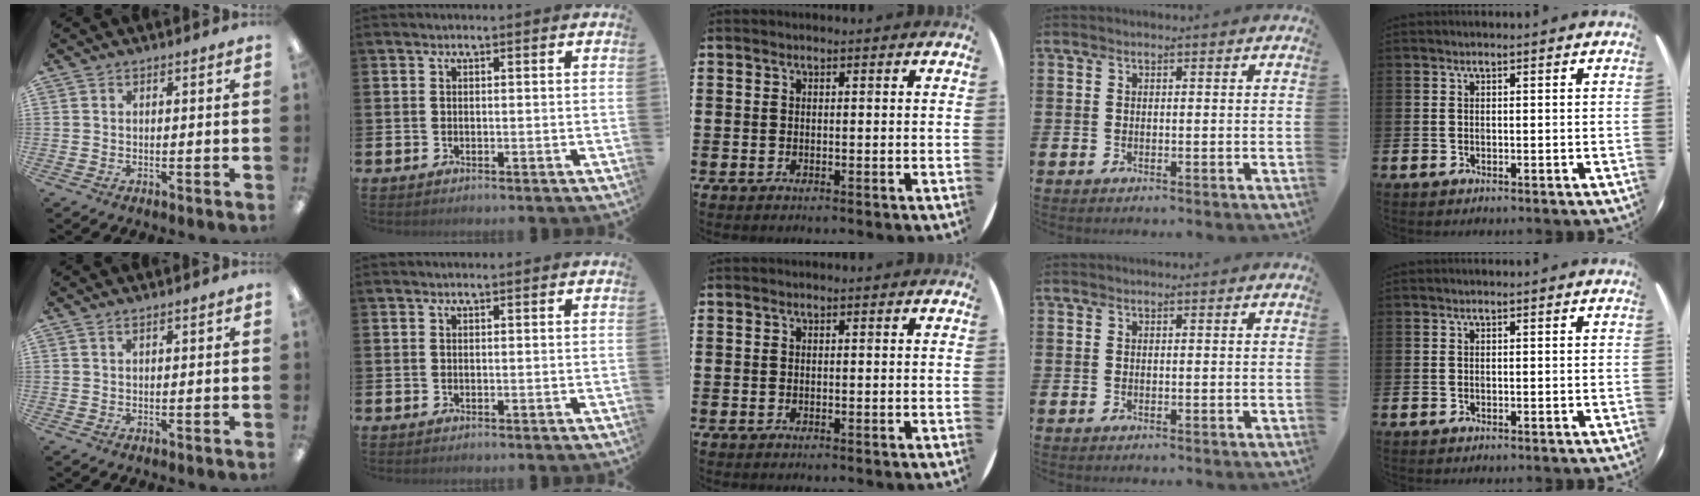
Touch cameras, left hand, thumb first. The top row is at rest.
{"thumb": {"total": 0.9, "force": [0.7, 0.1, 0.6], "torque": [-0.013, 0.001, 0.013]}}